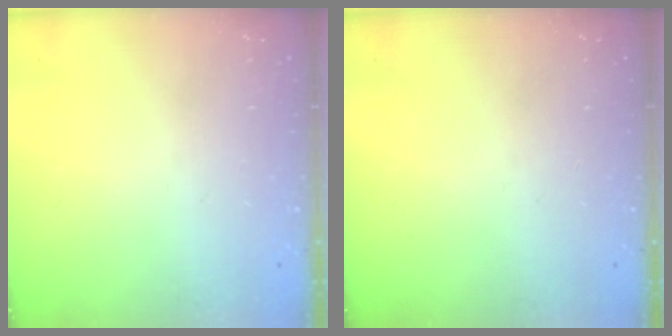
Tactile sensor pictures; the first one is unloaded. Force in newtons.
{"total": 0.0}